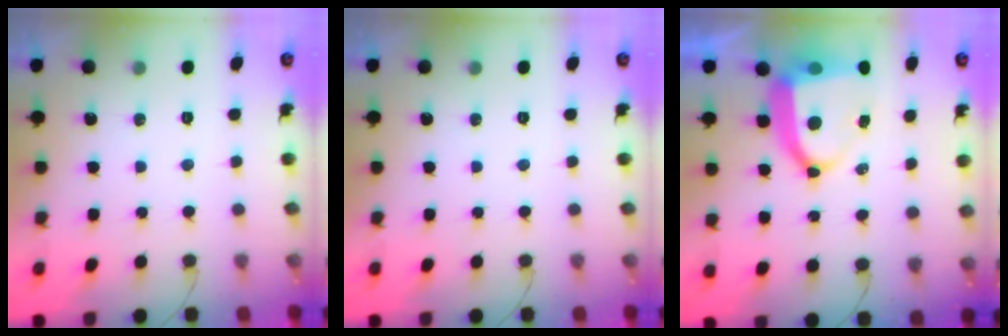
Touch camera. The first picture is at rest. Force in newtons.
{"total": 0.0}
{"total": 10.5, "press": 10.4, "slide": 1.2}